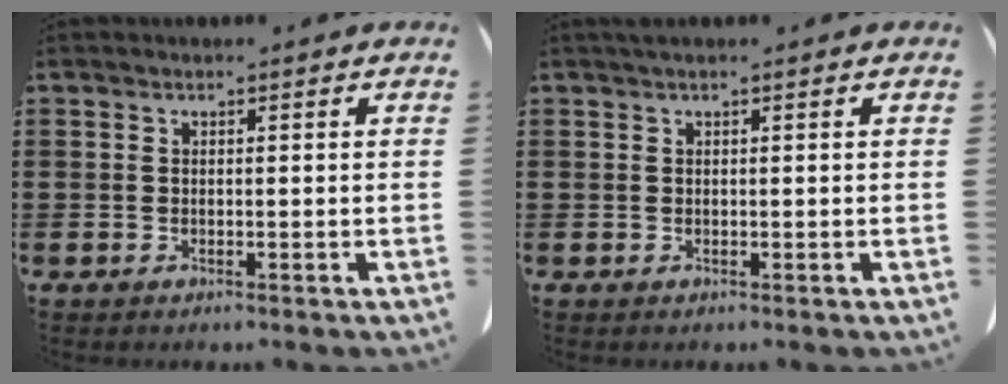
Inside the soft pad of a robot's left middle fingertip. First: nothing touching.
{"total": 0.5, "force": [0.3, 0.0, 0.4], "torque": [-0.009, 0.001, 0.006]}